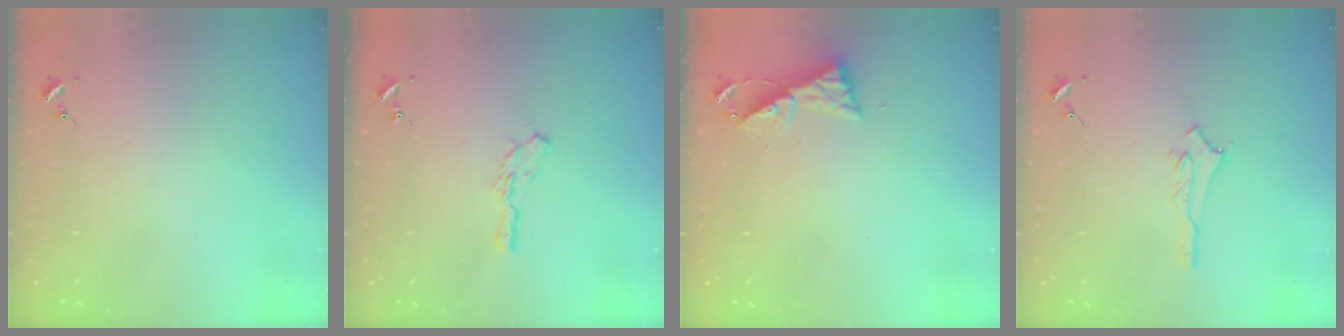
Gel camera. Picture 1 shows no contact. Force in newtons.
{"total": 5.7, "press": 5.7, "slide": 0.4}
{"total": 6.4, "press": 6.4, "slide": 0.6}
{"total": 2.9, "press": 2.9, "slide": 0.3}